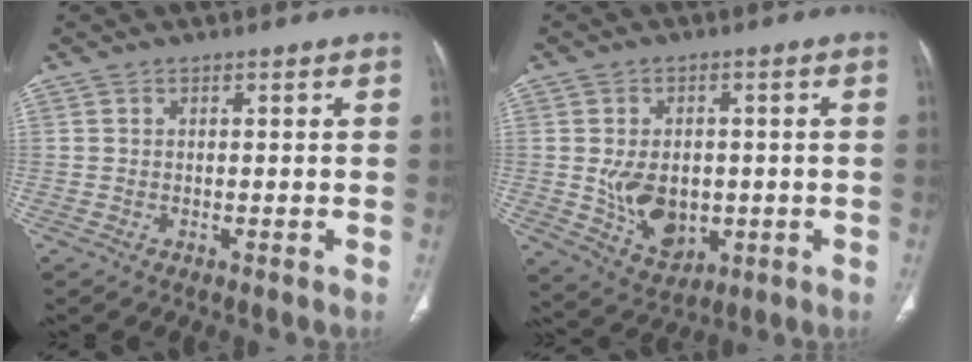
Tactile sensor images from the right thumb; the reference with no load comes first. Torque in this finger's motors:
{"motor_torque": [0.65, 1.65, 0.61, 0.70, 0.09]}